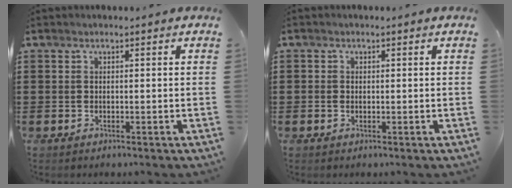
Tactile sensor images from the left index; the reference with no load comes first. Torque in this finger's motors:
{"motor_torque": [-1.05, 1.09, -0.03, -0.01]}